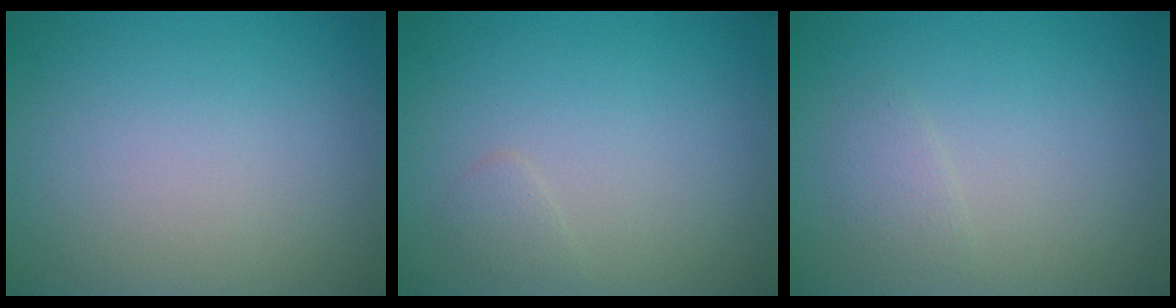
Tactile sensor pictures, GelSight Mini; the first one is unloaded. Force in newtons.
{"total": 0.8, "press": 0.8, "slide": 0.0}
{"total": 1.2, "press": 1.2, "slide": 0.0}